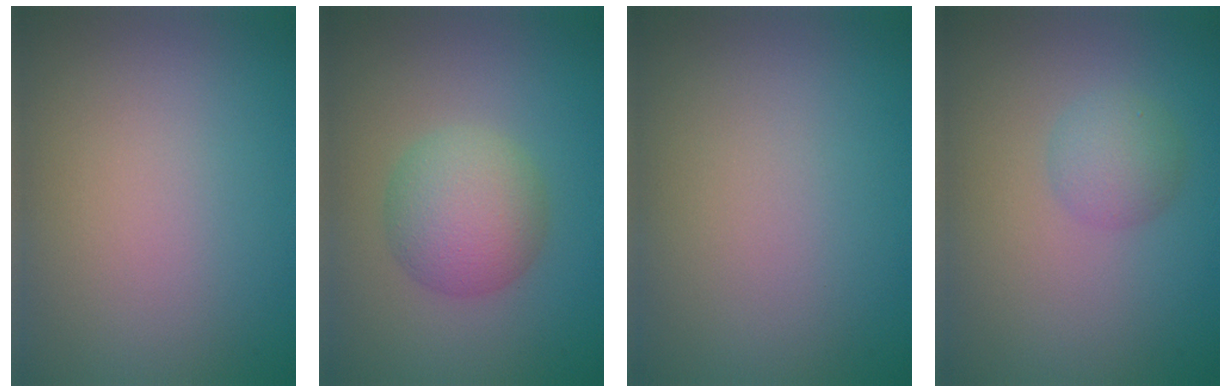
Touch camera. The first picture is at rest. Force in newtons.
{"total": 4.5, "press": 4.5, "slide": 0.1}
{"total": 0.0}
{"total": 2.2, "press": 2.2, "slide": 0.1}